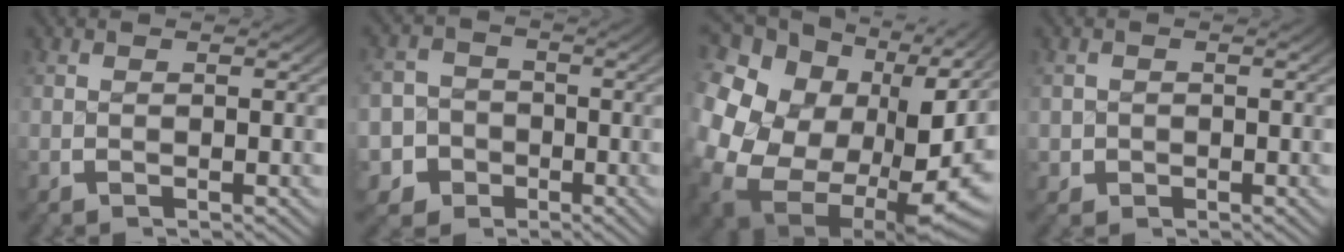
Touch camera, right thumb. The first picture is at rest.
{"total": 10.3, "force": [-4.2, 8.9, 2.9], "torque": [-0.058, -0.043, -0.072]}
{"total": 22.2, "force": [-2.3, 16.2, 15.1], "torque": [-0.326, -0.083, -0.007]}
{"total": 1.7, "force": [-0.4, 1.6, 0.3], "torque": [-0.010, -0.012, -0.003]}